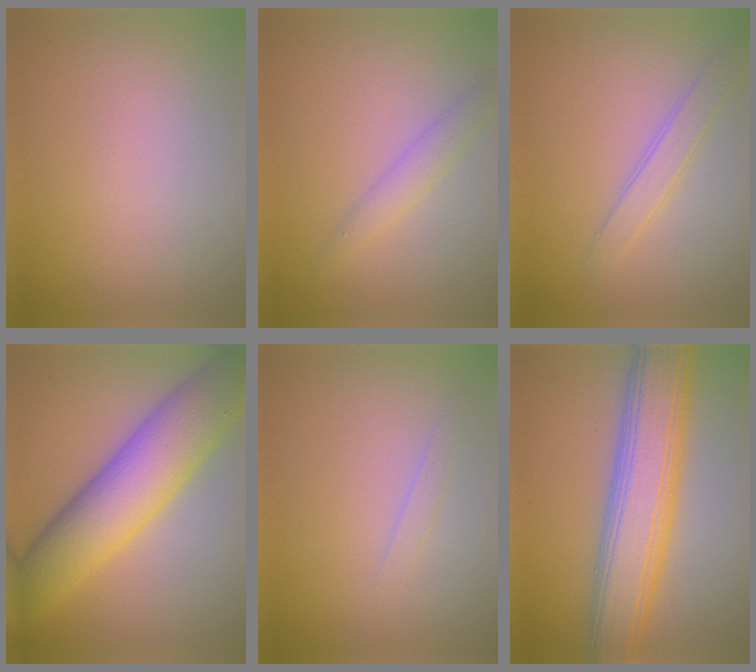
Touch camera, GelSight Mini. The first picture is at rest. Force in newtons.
{"total": 1.9, "press": 1.9, "slide": 0.1}
{"total": 2.2, "press": 2.2, "slide": 0.1}
{"total": 10.5, "press": 10.5, "slide": 0.0}
{"total": 0.9, "press": 0.9, "slide": 0.0}
{"total": 9.1, "press": 9.1, "slide": 0.2}